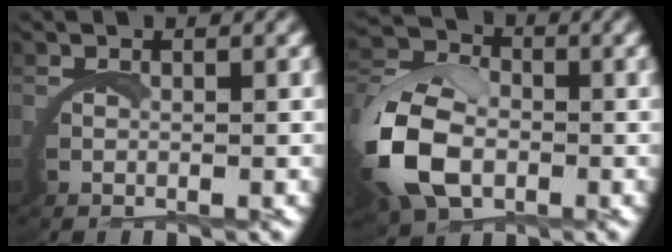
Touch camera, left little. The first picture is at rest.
{"total": 6.0, "force": [-0.8, 4.5, 4.0], "torque": [-0.100, -0.008, -0.012]}